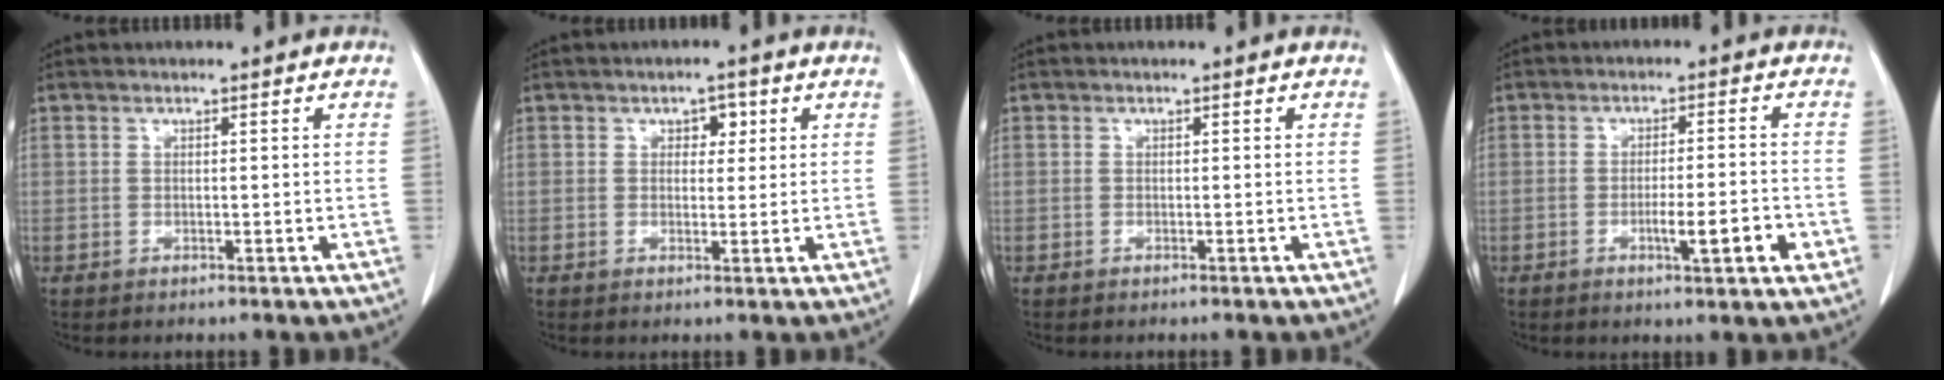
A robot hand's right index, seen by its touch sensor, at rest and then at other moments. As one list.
[{"total": 2.4, "force": [1.0, 1.6, 1.5], "torque": [-0.015, 0.005, 0.012]}, {"total": 0.0}, {"total": 6.0, "force": [-2.1, 0.7, 5.6], "torque": [-0.083, -0.002, -0.029]}]